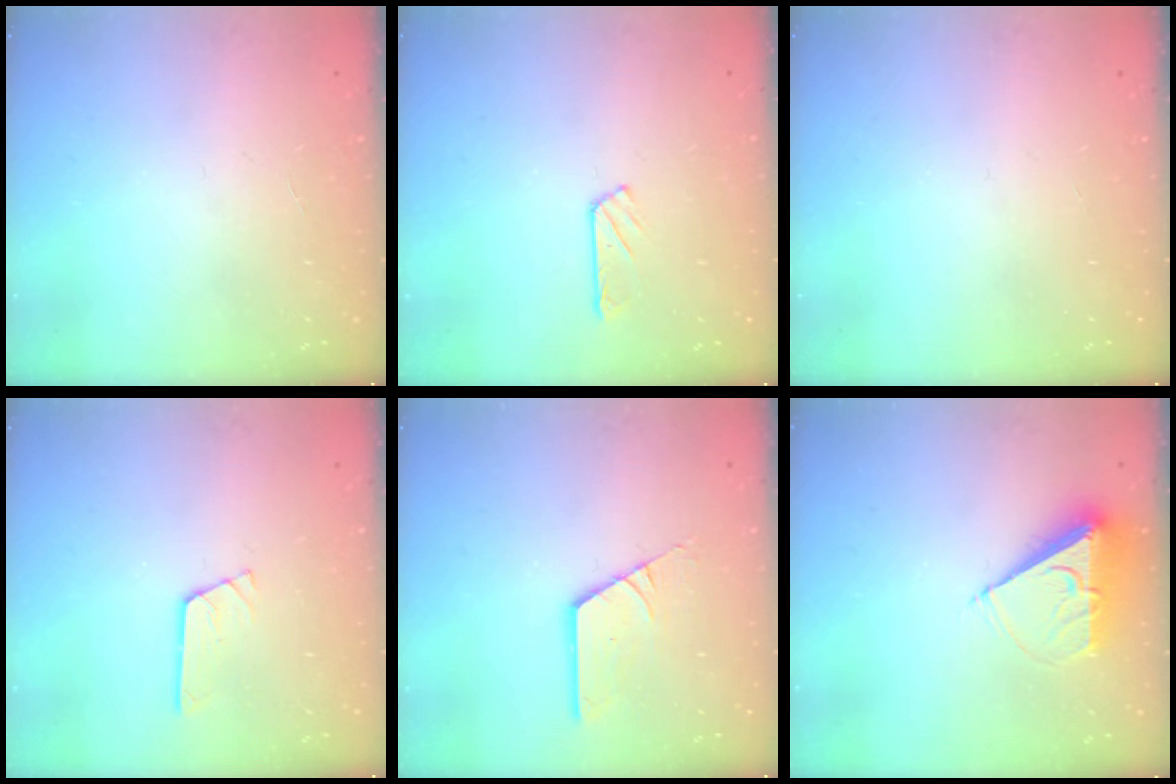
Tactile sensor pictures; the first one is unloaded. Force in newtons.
{"total": 3.1, "press": 3.1, "slide": 0.4}
{"total": 0.0}
{"total": 3.4, "press": 3.4, "slide": 0.4}
{"total": 5.3, "press": 5.2, "slide": 0.5}
{"total": 7.6, "press": 7.6, "slide": 0.2}